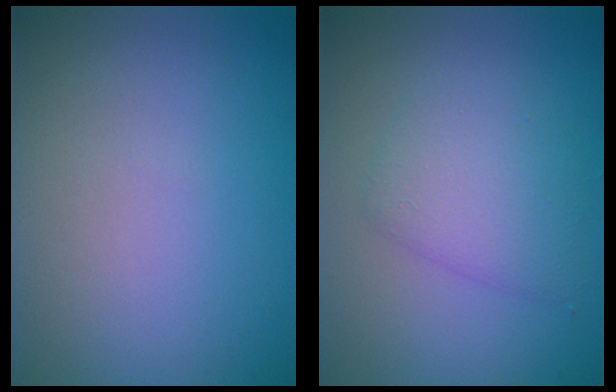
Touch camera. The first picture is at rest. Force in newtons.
{"total": 3.2, "press": 3.2, "slide": 0.1}